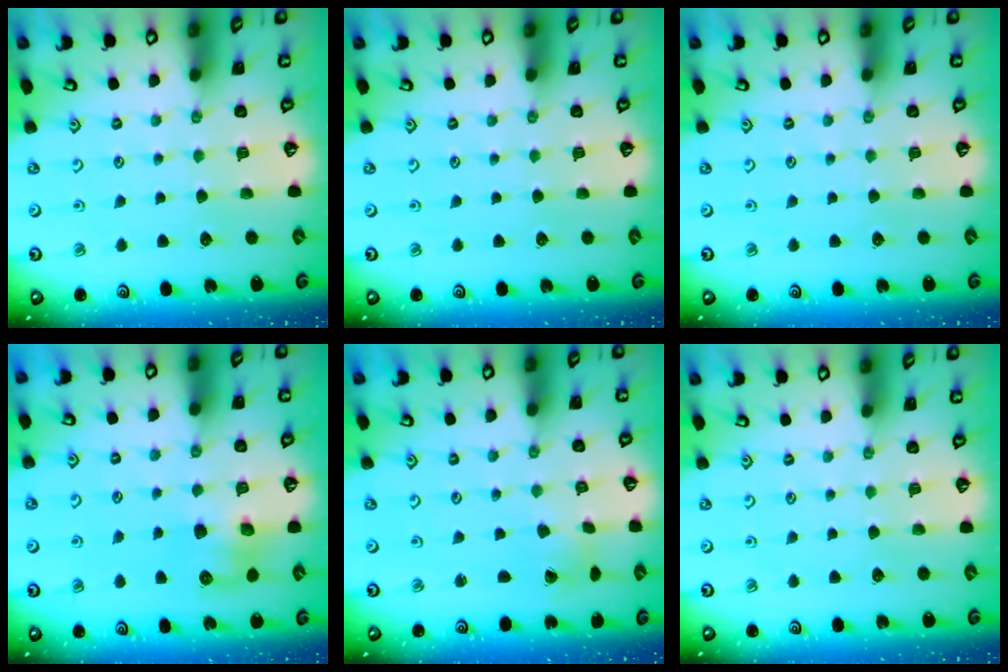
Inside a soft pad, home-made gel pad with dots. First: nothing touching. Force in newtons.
{"total": 0.0}
{"total": 0.0}
{"total": 8.1, "press": 8.1, "slide": 0.4}
{"total": 2.4, "press": 2.4, "slide": 0.3}
{"total": 0.0}